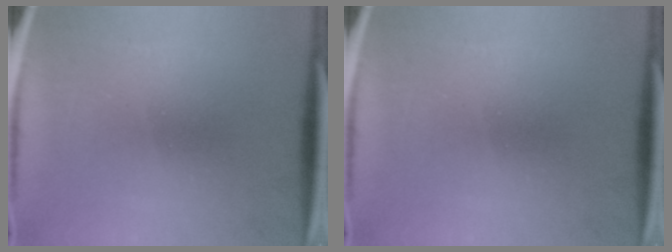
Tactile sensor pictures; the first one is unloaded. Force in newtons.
{"total": 0.0}